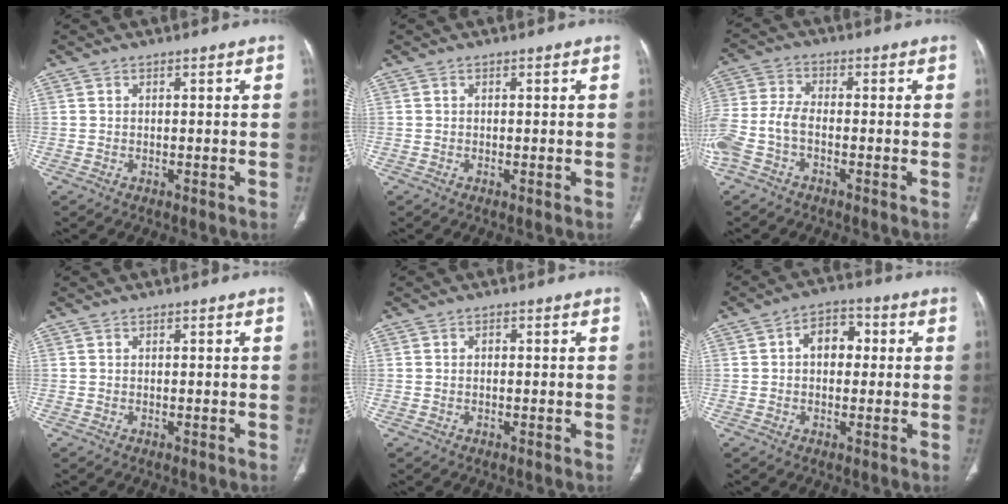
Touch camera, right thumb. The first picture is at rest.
{"total": 0.0}
{"total": 9.4, "force": [-3.3, 5.2, 7.1], "torque": [-0.172, 0.023, -0.070]}
{"total": 0.0}
{"total": 0.7, "force": [-0.1, 0.5, 0.5], "torque": [-0.009, 0.001, -0.003]}
{"total": 6.9, "force": [0.9, 4.7, 4.9], "torque": [-0.053, 0.019, 0.004]}